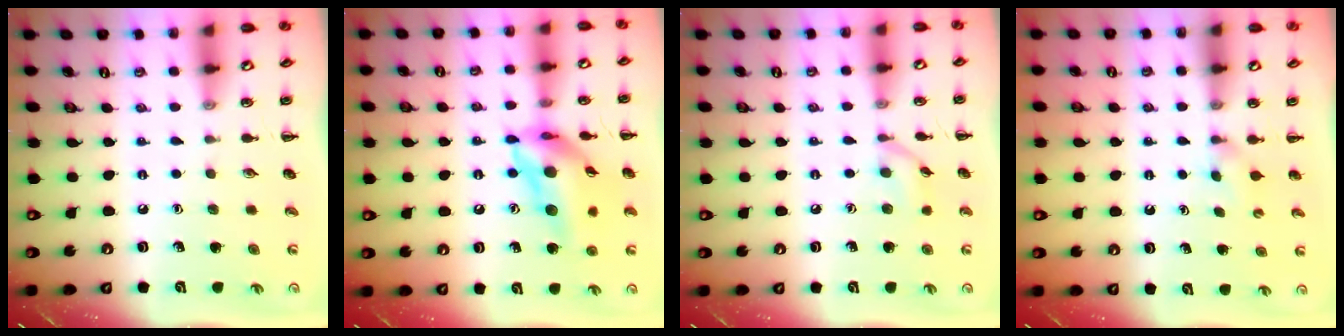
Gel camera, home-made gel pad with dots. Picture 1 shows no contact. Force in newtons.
{"total": 16.7, "press": 16.2, "slide": 4.1}
{"total": 7.4, "press": 7.3, "slide": 0.8}
{"total": 2.4, "press": 2.1, "slide": 1.0}